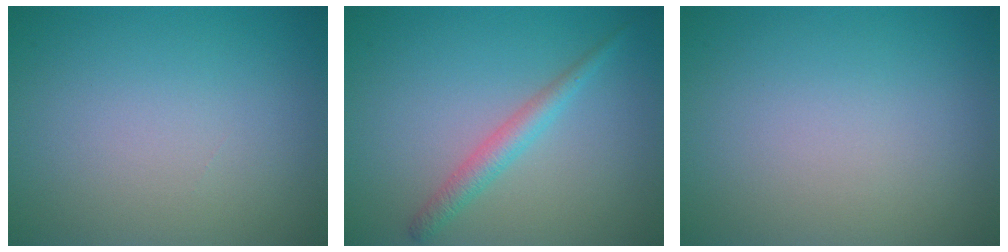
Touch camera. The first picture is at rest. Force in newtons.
{"total": 2.1, "press": 2.1, "slide": 0.1}
{"total": 0.0}